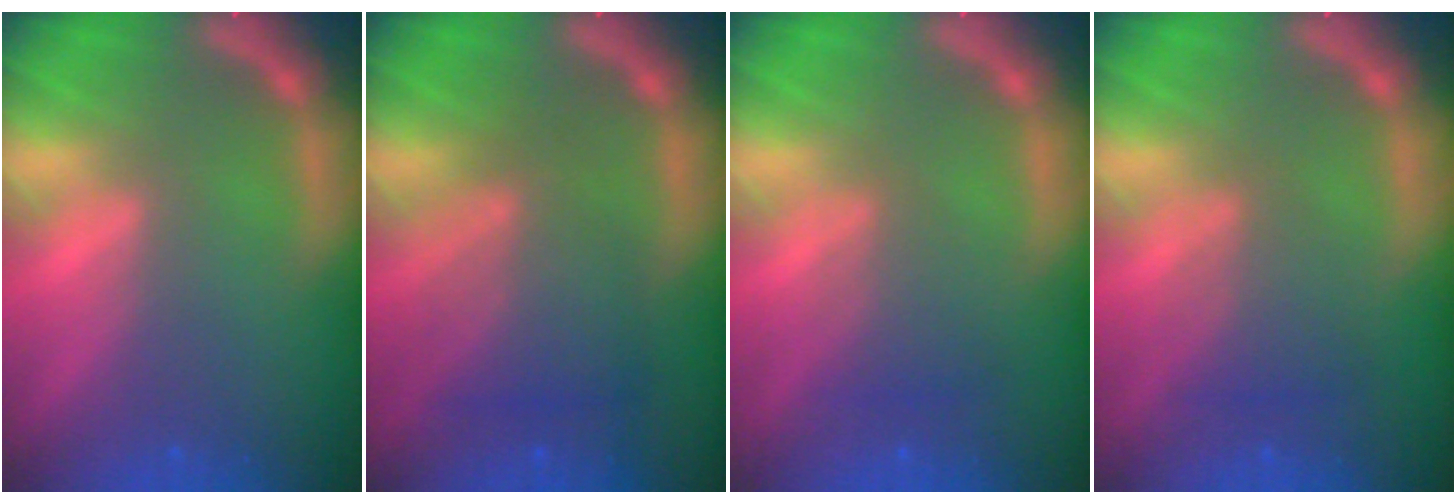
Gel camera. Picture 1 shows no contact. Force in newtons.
{"total": 5.5}
{"total": 2.5}
{"total": 3.0}